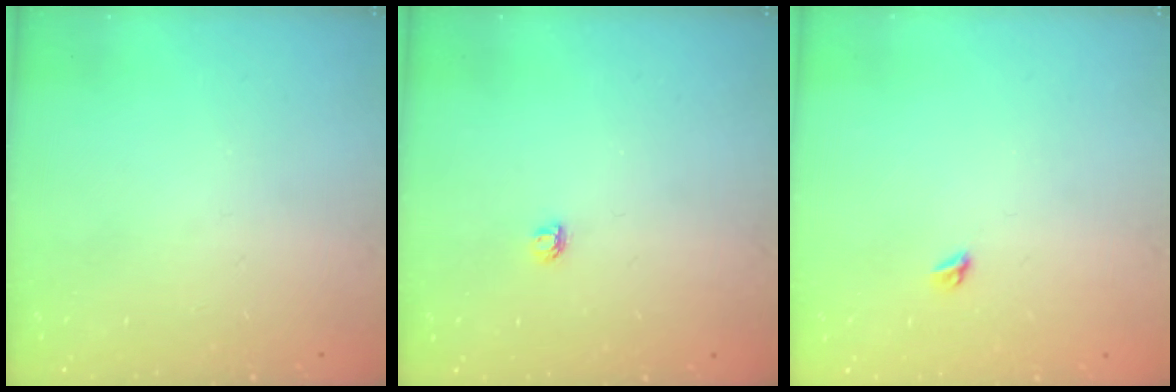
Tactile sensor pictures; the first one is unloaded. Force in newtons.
{"total": 3.2, "press": 3.2, "slide": 0.4}
{"total": 3.9, "press": 3.8, "slide": 0.5}